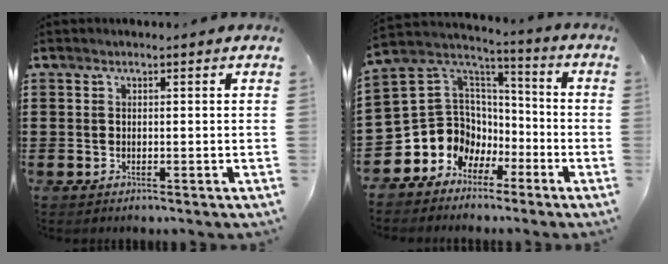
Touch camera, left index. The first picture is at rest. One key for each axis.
{"total": 9.3, "fx": -2.7, "fy": 8.8, "fz": 1.3, "tx": -0.075, "ty": -0.016, "tz": -0.045}